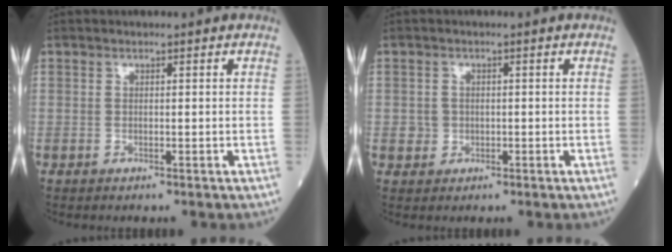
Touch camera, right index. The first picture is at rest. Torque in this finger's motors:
{"motor_torque": [-0.02, 0.12, -0.04, 0.01]}